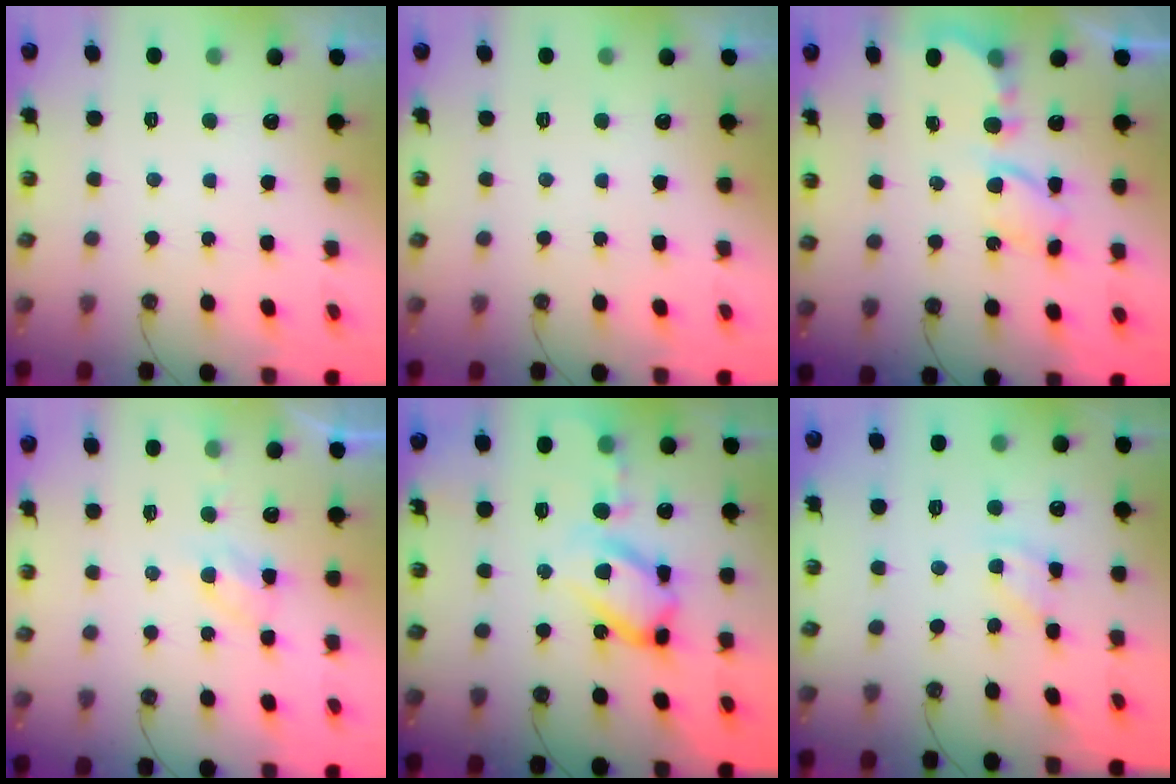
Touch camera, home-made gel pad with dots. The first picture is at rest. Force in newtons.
{"total": 0.0}
{"total": 6.1, "press": 6.1, "slide": 0.1}
{"total": 4.6, "press": 4.6, "slide": 0.5}
{"total": 16.0, "press": 15.9, "slide": 1.6}
{"total": 4.0, "press": 4.0, "slide": 0.3}